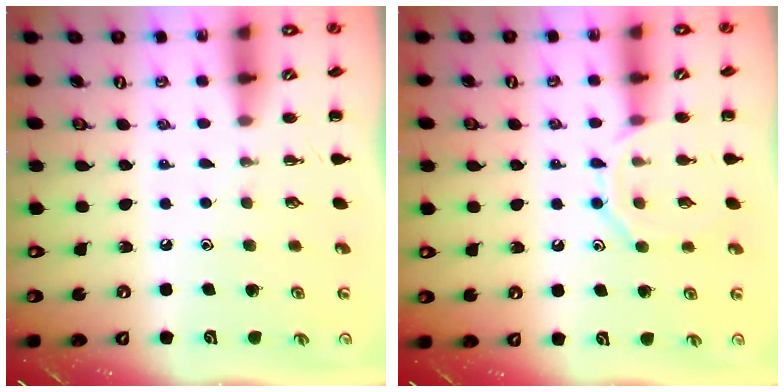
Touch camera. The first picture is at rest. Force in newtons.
{"total": 10.2, "press": 10.1, "slide": 0.6}